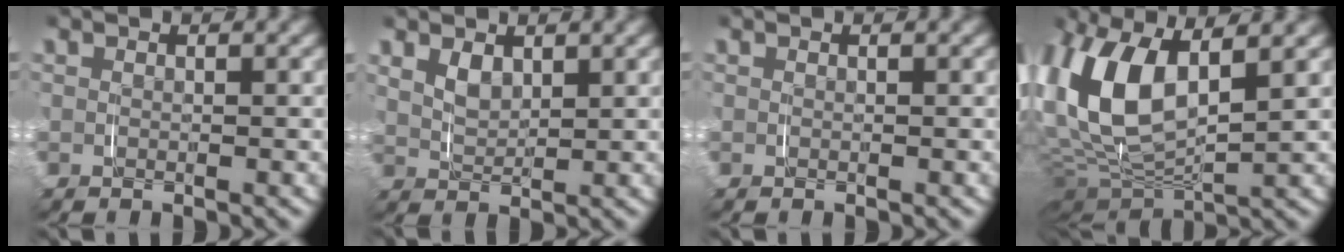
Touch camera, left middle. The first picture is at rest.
{"total": 2.4, "force": [1.4, 1.4, 1.4], "torque": [-0.034, -0.003, 0.029]}
{"total": 0.0}
{"total": 10.2, "force": [1.8, 6.1, 8.0], "torque": [-0.210, -0.002, 0.033]}